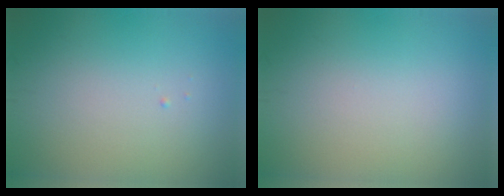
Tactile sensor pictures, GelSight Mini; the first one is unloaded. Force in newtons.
{"total": 0.0}